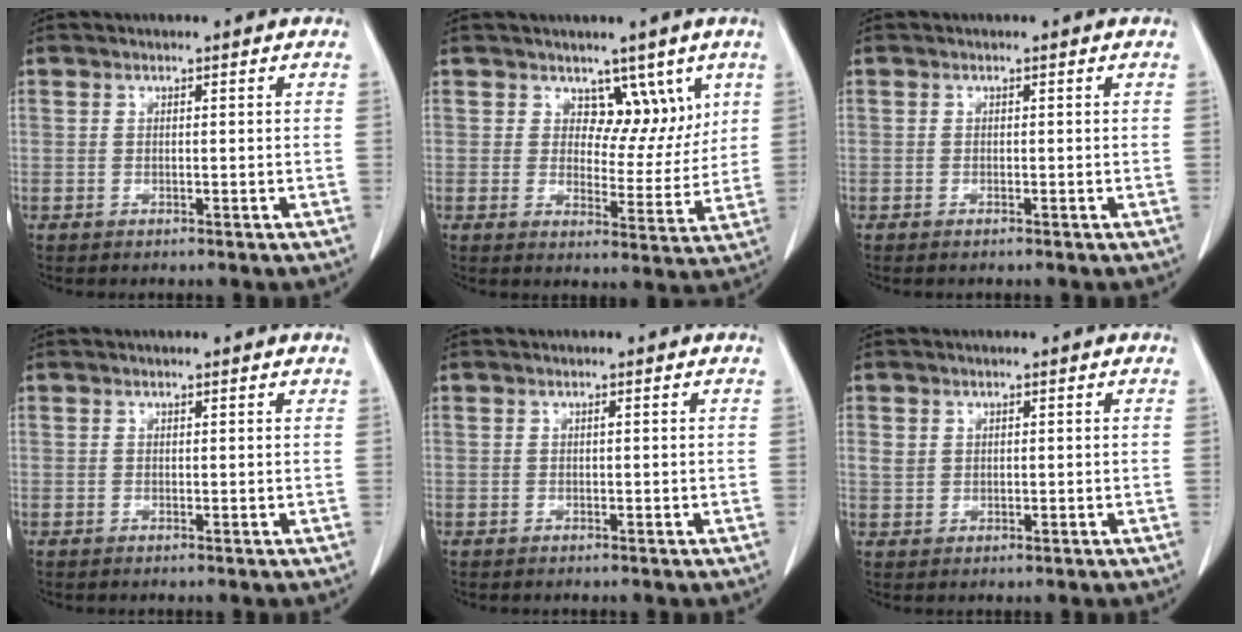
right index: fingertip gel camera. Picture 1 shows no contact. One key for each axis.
{"total": 6.2, "fx": 3.7, "fy": 4.1, "fz": 2.7, "tx": -0.012, "ty": -0.004, "tz": 0.055}
{"total": 0.6, "fx": -0.5, "fy": 0.1, "fz": 0.3, "tx": -0.010, "ty": -0.002, "tz": -0.006}
{"total": 0.0}
{"total": 0.0}
{"total": 1.9, "fx": 0.7, "fy": 1.6, "fz": 0.9, "tx": -0.019, "ty": 0.003, "tz": 0.017}